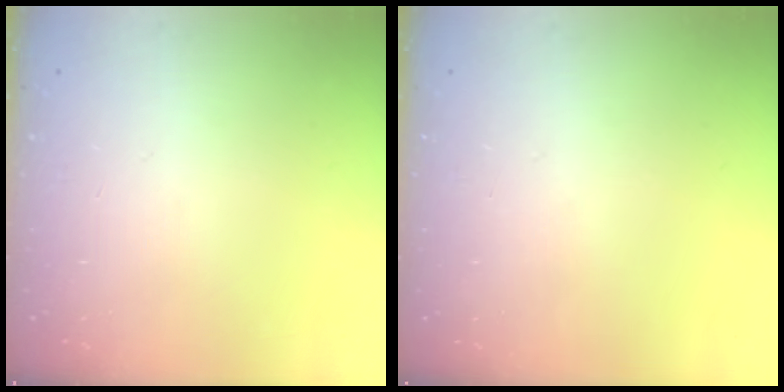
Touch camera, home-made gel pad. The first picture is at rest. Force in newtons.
{"total": 0.0}